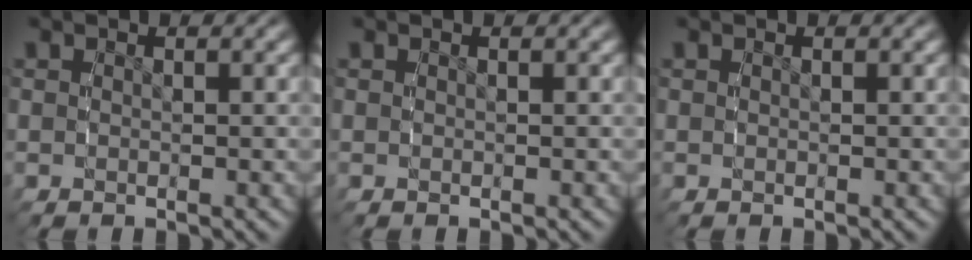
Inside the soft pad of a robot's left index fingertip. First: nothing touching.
{"total": 0.0}
{"total": 0.0}